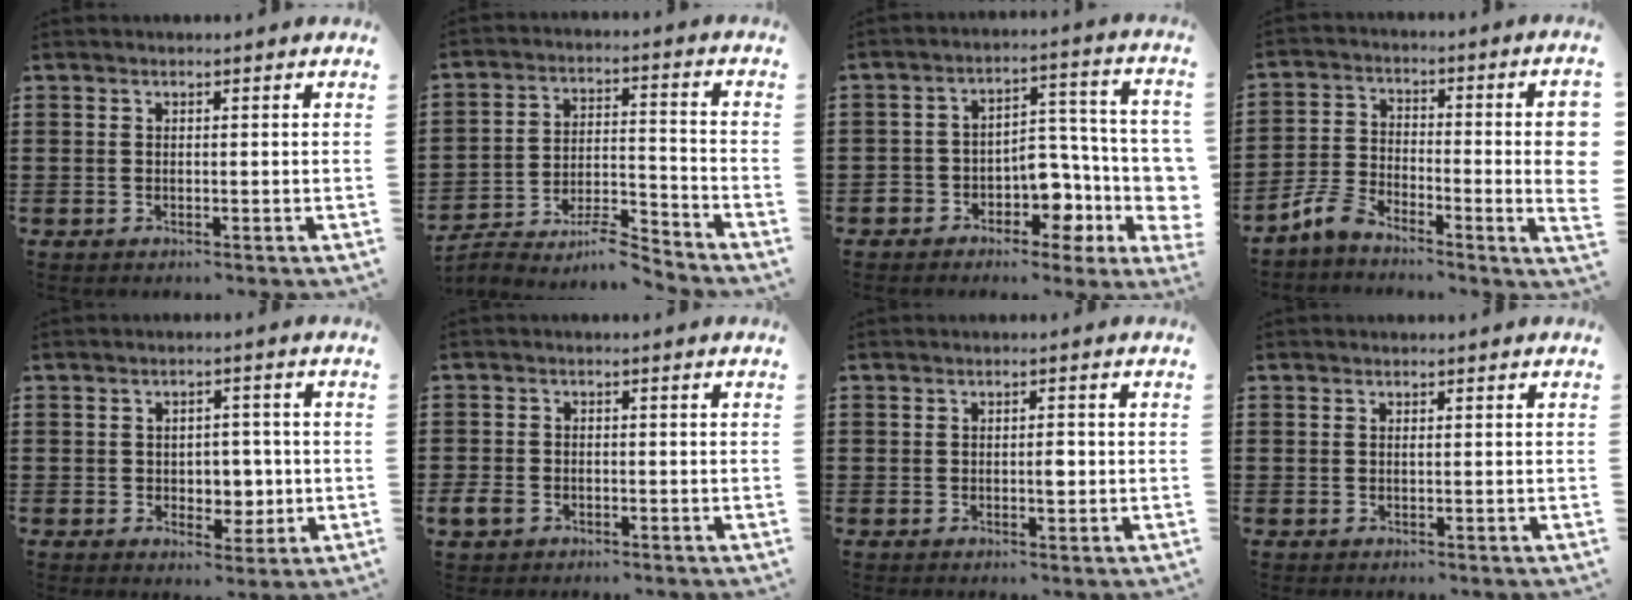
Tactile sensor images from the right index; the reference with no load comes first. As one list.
[{"total": 7.4, "force": [-6.5, 1.5, 3.3], "torque": [-0.057, 0.012, -0.125]}, {"total": 7.1, "force": [-2.4, 5.7, 3.4], "torque": [-0.047, -0.006, -0.039]}, {"total": 8.8, "force": [-4.1, 2.5, 7.4], "torque": [-0.145, 0.007, -0.078]}, {"total": 3.8, "force": [0.0, 3.2, 2.0], "torque": [-0.034, 0.003, -0.007]}, {"total": 2.3, "force": [-1.2, 1.6, 1.2], "torque": [-0.039, -0.005, -0.029]}, {"total": 1.9, "force": [-0.2, 0.8, 1.7], "torque": [-0.032, 0.001, -0.003]}, {"total": 0.0}]